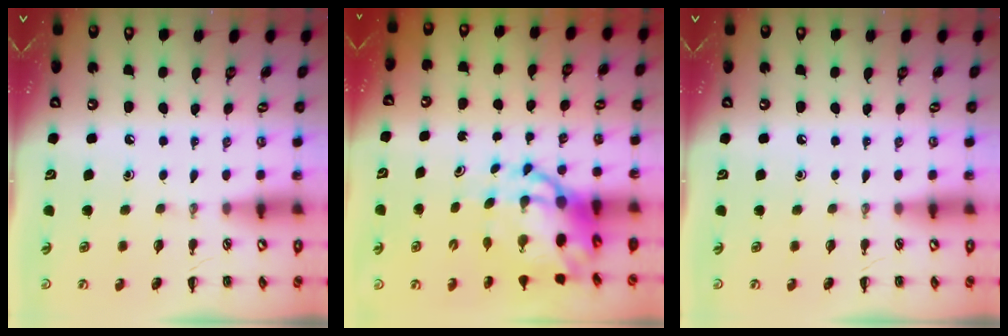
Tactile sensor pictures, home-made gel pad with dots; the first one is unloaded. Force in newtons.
{"total": 10.5, "press": 10.1, "slide": 3.0}
{"total": 0.0}